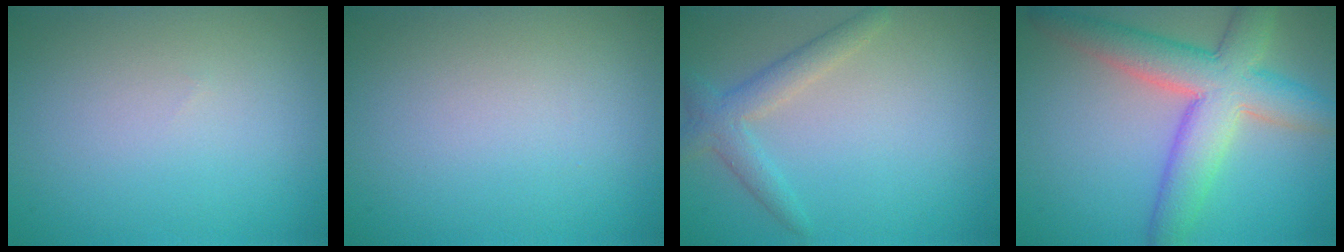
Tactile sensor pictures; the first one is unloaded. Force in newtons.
{"total": 0.0}
{"total": 2.6, "press": 2.6, "slide": 0.1}
{"total": 7.8, "press": 7.8, "slide": 0.3}